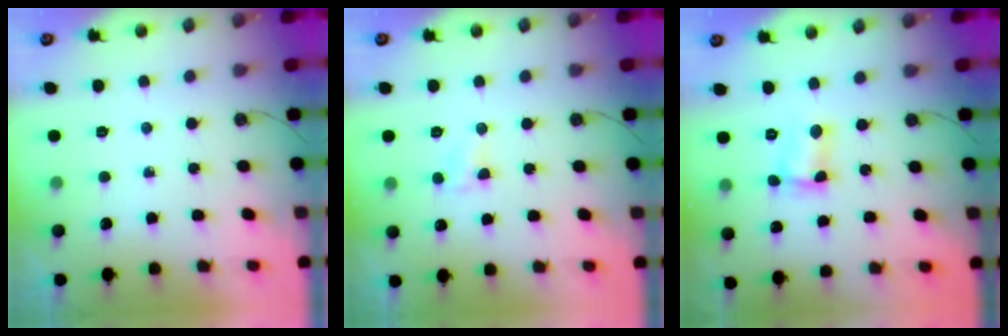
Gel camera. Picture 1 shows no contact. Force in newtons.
{"total": 4.0, "press": 4.0, "slide": 0.5}
{"total": 4.2, "press": 3.5, "slide": 2.3}